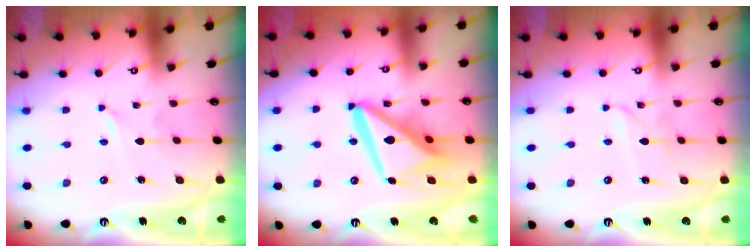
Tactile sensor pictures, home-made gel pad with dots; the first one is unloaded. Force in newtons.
{"total": 16.5, "press": 16.4, "slide": 2.1}
{"total": 2.6, "press": 2.6, "slide": 0.1}